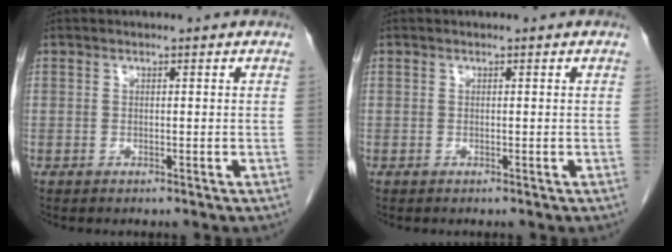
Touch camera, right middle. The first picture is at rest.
{"total": 0.0}